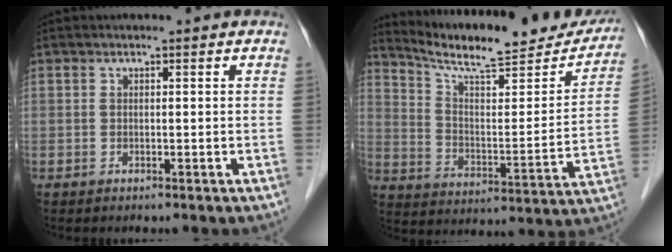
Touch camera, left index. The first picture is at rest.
{"total": 21.1, "force": [19.4, 2.9, 7.9], "torque": [-0.121, -0.042, 0.273]}